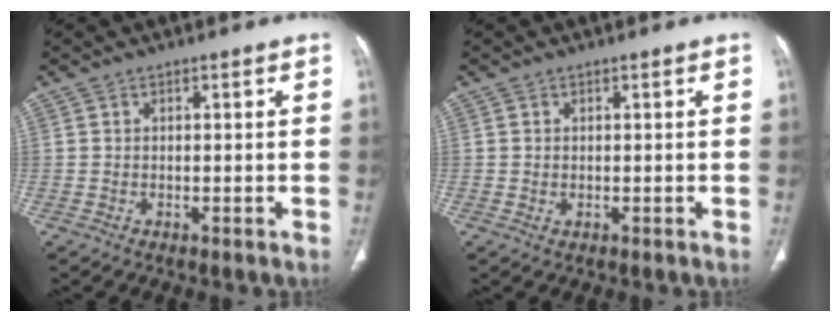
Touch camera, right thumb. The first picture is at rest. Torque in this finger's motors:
{"motor_torque": [-0.35, 0.11, 0.08, 0.51, 0.01]}